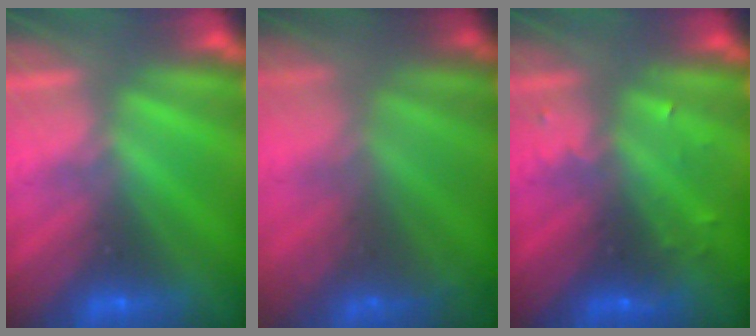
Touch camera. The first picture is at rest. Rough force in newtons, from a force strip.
{"total": 7.8}
{"total": 2.9}